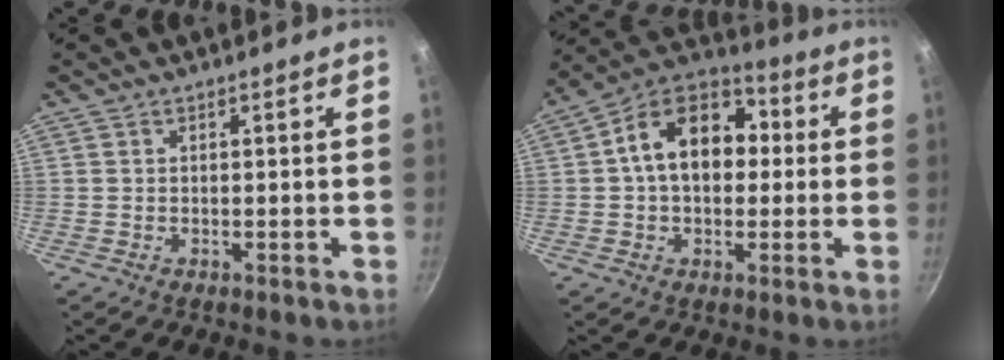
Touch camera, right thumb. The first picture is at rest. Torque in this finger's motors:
{"motor_torque": [0.67, 3.30, 1.55, -0.30, 0.13]}